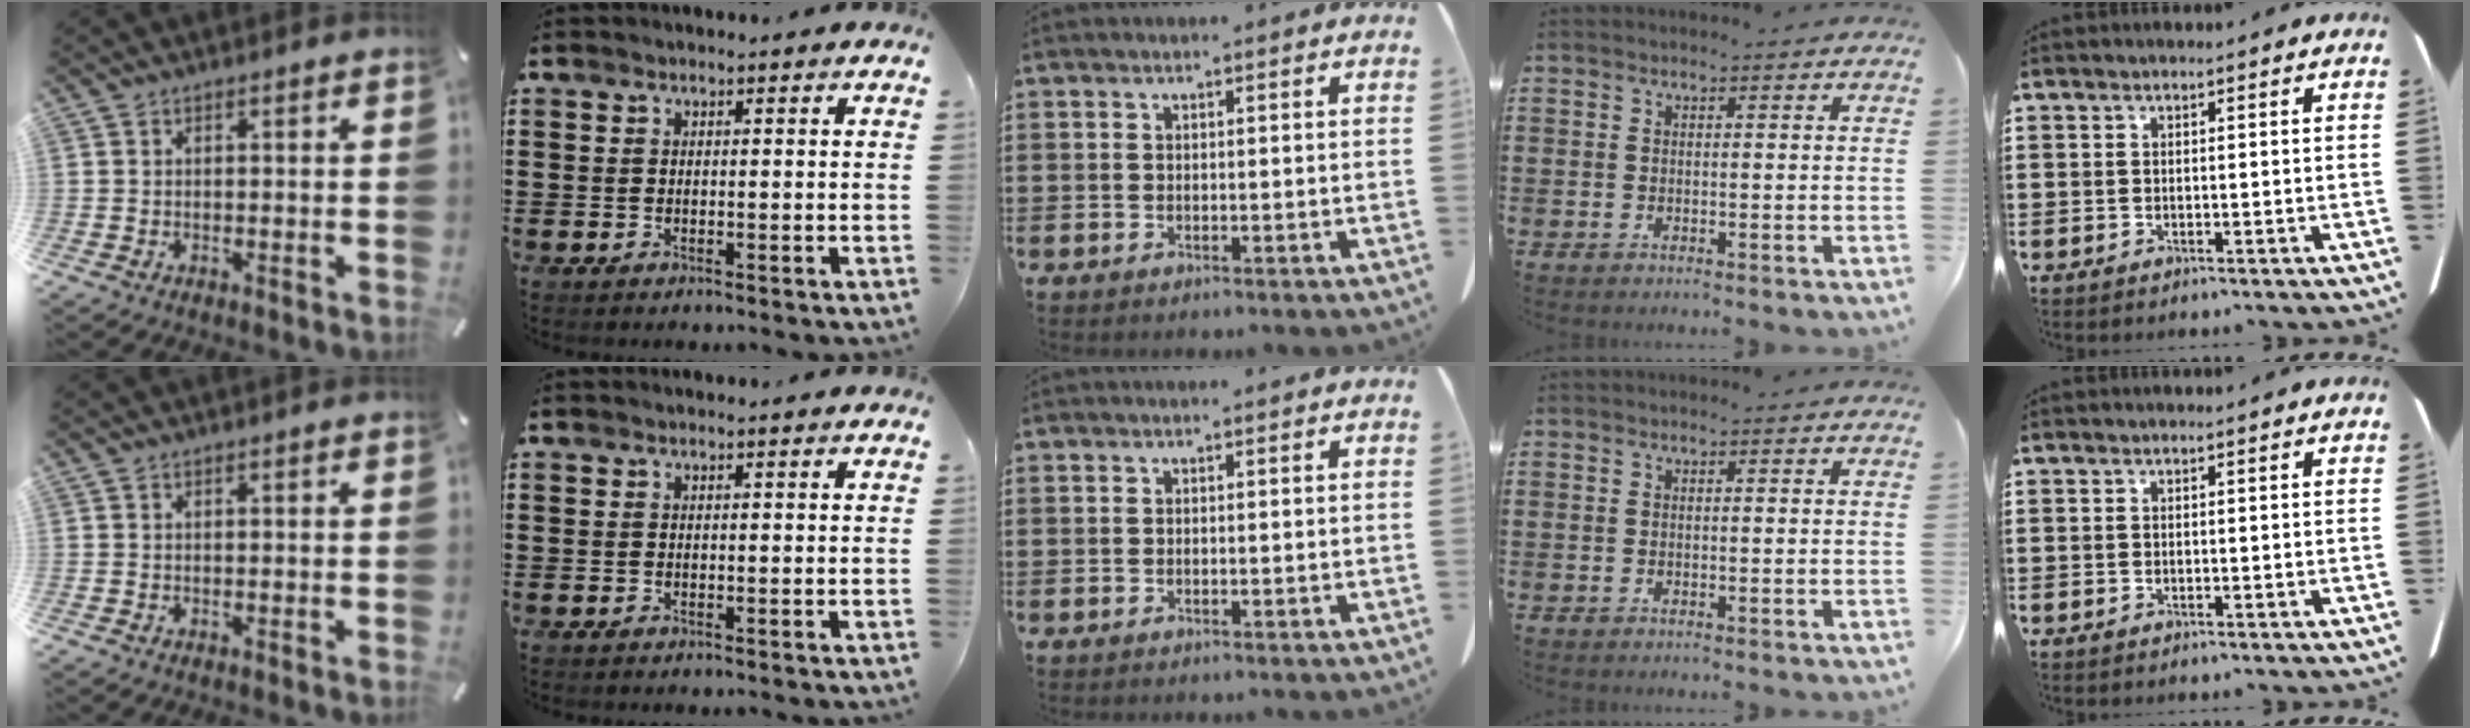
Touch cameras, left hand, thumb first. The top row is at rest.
{}